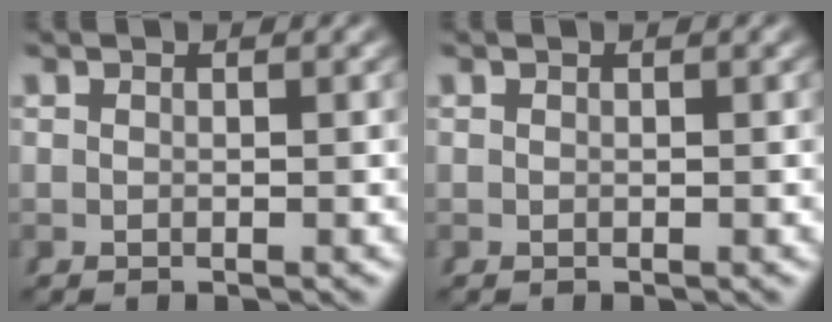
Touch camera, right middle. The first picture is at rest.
{"total": 0.0}